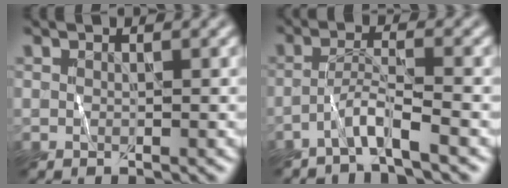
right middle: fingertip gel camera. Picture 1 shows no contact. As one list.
[{"total": 2.8, "force": [-1.9, -0.1, 2.0], "torque": [-0.036, 0.012, -0.045]}]